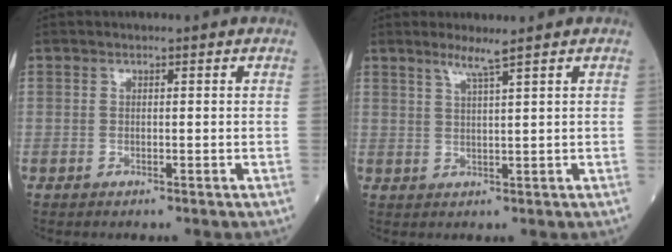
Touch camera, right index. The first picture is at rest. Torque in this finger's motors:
{"motor_torque": [0.23, 0.16, 0.06, 0.02]}